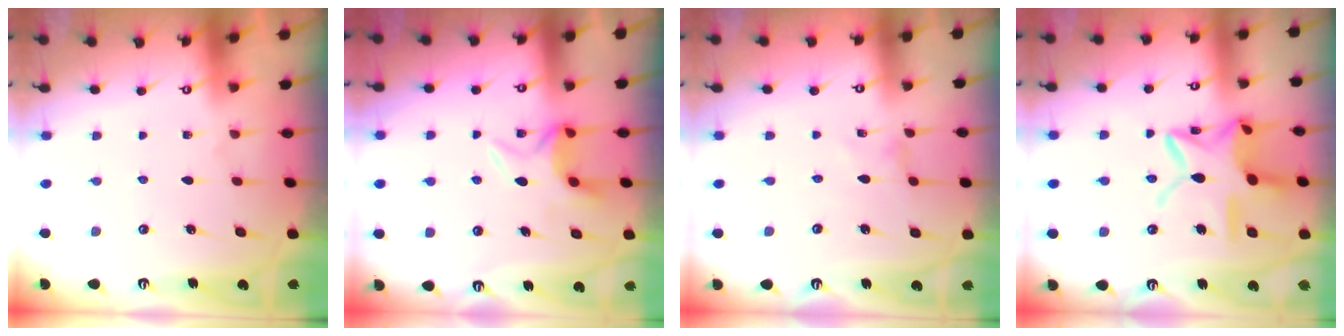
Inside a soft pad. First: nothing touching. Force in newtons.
{"total": 6.2, "press": 6.0, "slide": 1.4}
{"total": 0.0}
{"total": 16.3, "press": 16.3, "slide": 1.1}